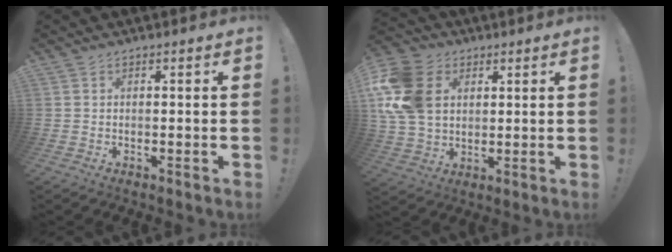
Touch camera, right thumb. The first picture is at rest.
{"total": 17.8, "force": [4.4, 13.7, 10.5], "torque": [-0.198, -0.010, 0.086]}